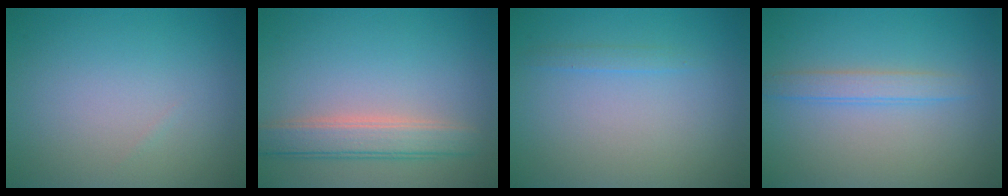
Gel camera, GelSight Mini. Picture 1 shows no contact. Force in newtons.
{"total": 3.7, "press": 3.7, "slide": 0.3}
{"total": 0.9, "press": 0.9, "slide": 0.1}
{"total": 1.9, "press": 1.9, "slide": 0.2}